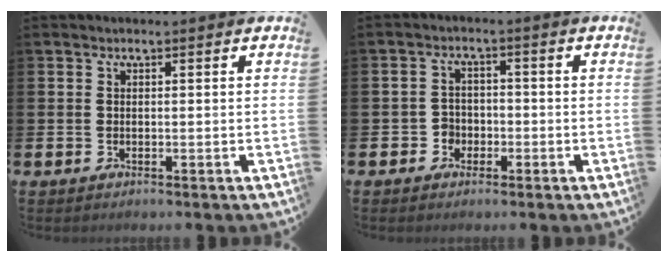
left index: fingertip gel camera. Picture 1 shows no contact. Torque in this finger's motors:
{"motor_torque": [-0.03, 0.05, -0.08, -0.01]}